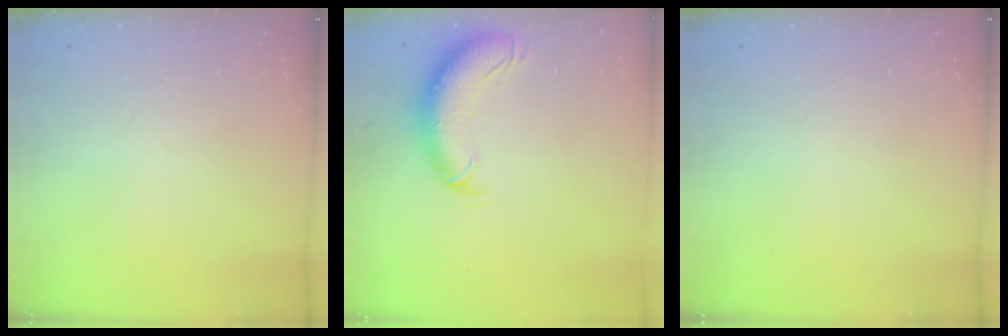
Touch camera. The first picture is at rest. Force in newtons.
{"total": 11.9, "press": 11.6, "slide": 2.7}
{"total": 0.0}